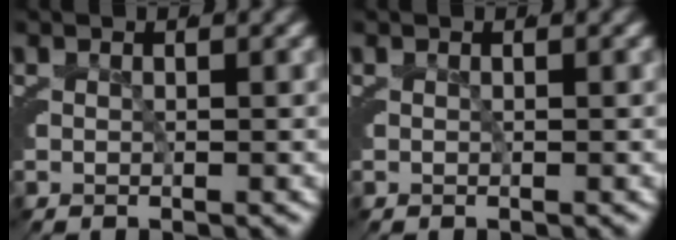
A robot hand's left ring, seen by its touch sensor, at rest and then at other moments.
{"total": 0.0}